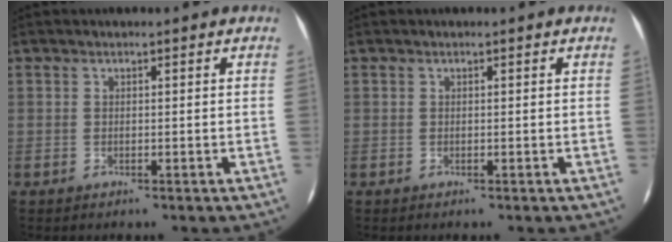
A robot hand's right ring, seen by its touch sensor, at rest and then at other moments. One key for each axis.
{"total": 0.0}